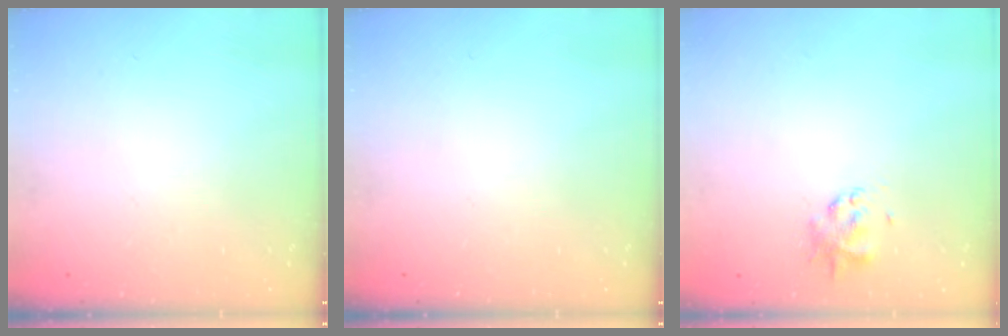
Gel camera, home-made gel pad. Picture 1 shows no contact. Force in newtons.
{"total": 0.0}
{"total": 1.9, "press": 1.9, "slide": 0.4}